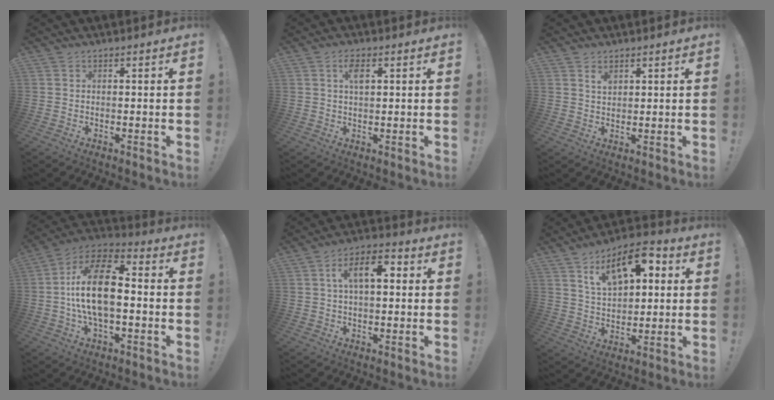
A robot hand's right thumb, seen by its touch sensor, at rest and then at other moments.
{"total": 3.7, "force": [1.3, 1.6, 3.1], "torque": [-0.054, 0.001, 0.019]}
{"total": 2.4, "force": [1.6, 1.3, 1.2], "torque": [-0.007, -0.011, 0.026]}
{"total": 17.8, "force": [-1.1, 8.7, 15.5], "torque": [-0.281, 0.016, -0.020]}
{"total": 9.6, "force": [1.7, 4.7, 8.2], "torque": [-0.130, 0.013, 0.026]}
{"total": 14.0, "force": [6.5, 7.5, 9.9], "torque": [-0.152, -0.020, 0.114]}